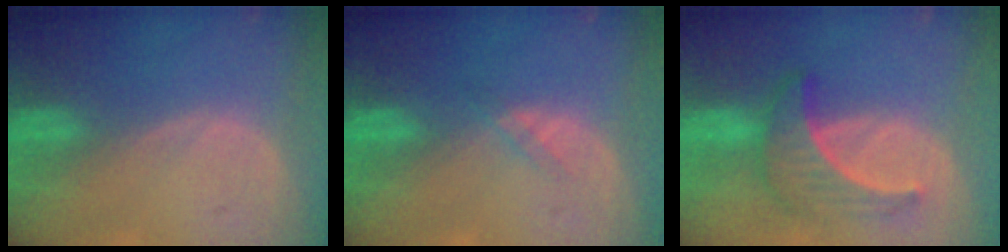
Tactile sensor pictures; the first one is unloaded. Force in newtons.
{"total": 1.3, "press": 1.3, "slide": 0.2}
{"total": 6.7, "press": 6.1, "slide": 2.6}